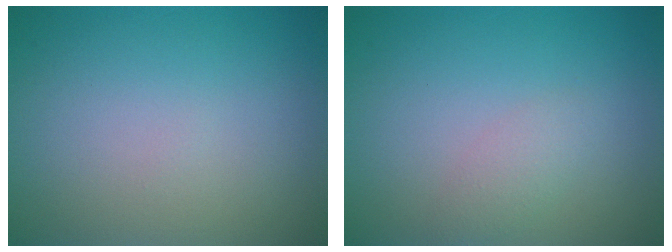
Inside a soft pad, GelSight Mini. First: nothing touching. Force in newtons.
{"total": 1.5, "press": 1.5, "slide": 0.1}